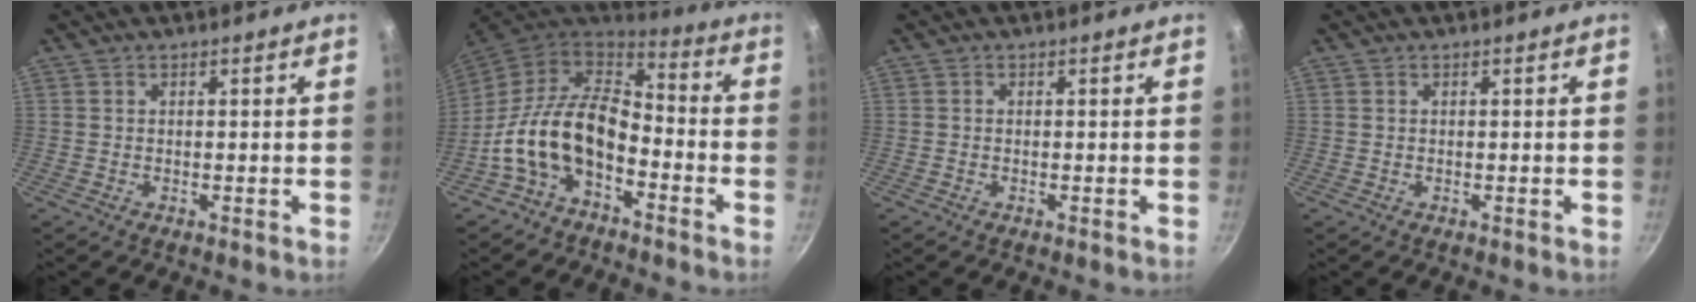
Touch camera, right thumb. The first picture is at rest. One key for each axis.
{"total": 15.4, "fx": -4.9, "fy": 9.2, "fz": 11.3, "tx": -0.192, "ty": 0.052, "tz": -0.107}
{"total": 0.0}
{"total": 0.0}